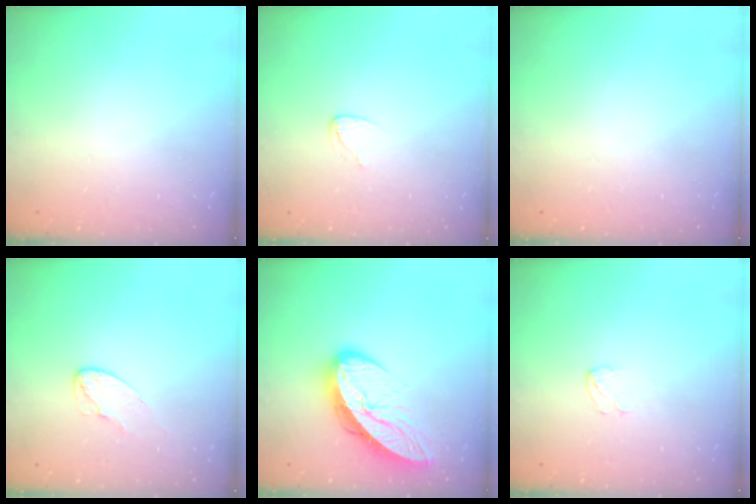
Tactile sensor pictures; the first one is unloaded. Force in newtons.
{"total": 3.0, "press": 3.0, "slide": 0.3}
{"total": 0.0}
{"total": 5.3, "press": 5.2, "slide": 0.6}
{"total": 12.9, "press": 12.9, "slide": 1.2}
{"total": 3.6, "press": 3.6, "slide": 0.3}